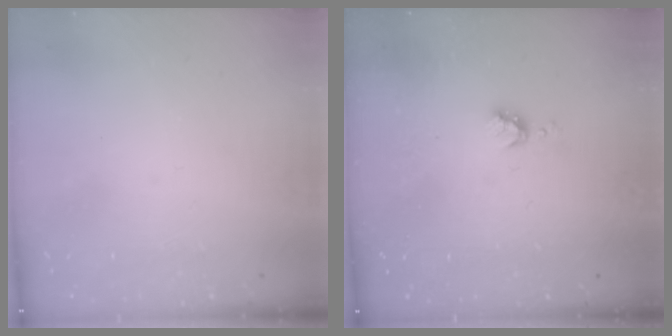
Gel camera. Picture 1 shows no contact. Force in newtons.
{"total": 3.8, "press": 3.7, "slide": 0.6}